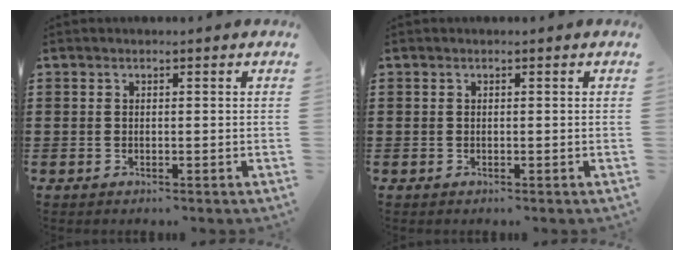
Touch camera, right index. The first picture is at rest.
{"total": 0.0}